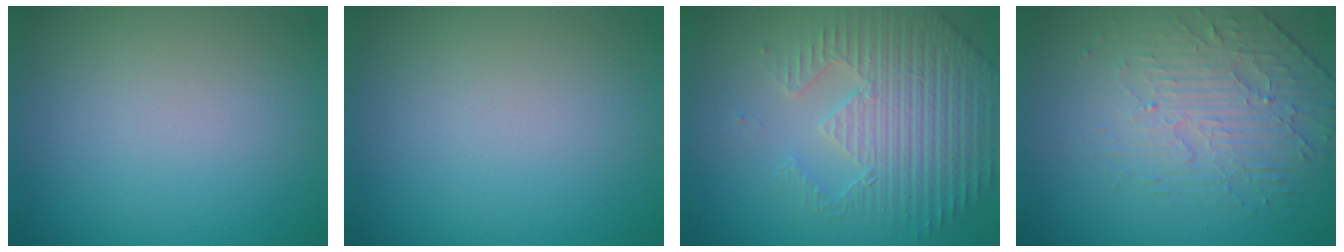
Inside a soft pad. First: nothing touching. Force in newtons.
{"total": 0.0}
{"total": 5.0, "press": 4.6, "slide": 1.9}
{"total": 4.7, "press": 3.3, "slide": 3.3}